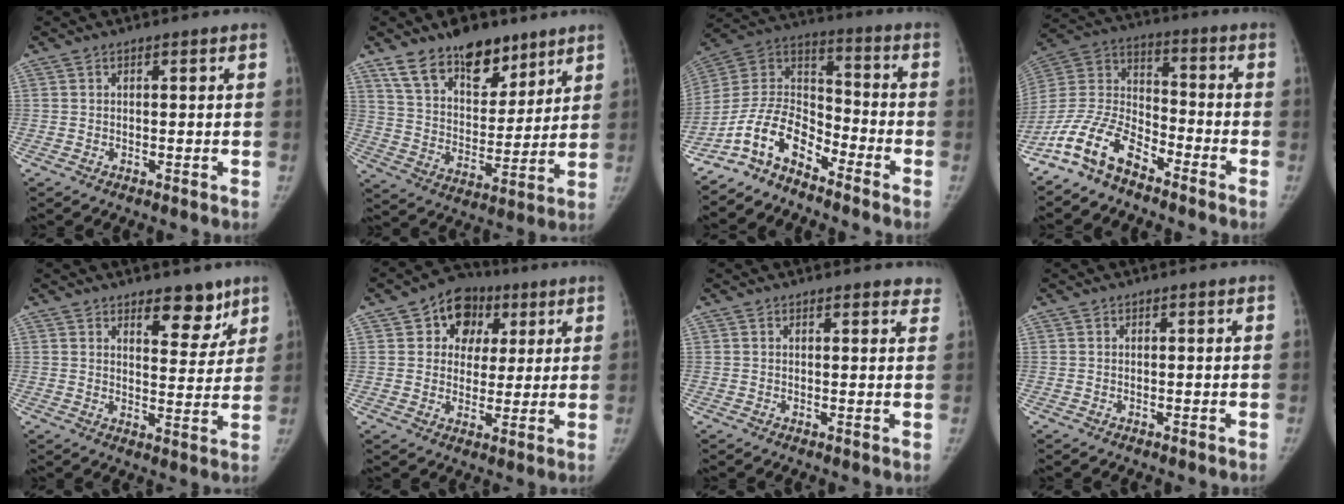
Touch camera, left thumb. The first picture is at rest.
{"total": 16.5, "force": [11.5, 8.8, 7.9], "torque": [-0.081, -0.064, 0.200]}
{"total": 12.2, "force": [-9.0, 5.6, 6.1], "torque": [-0.105, 0.089, -0.183]}
{"total": 14.1, "force": [-10.2, 6.2, 7.4], "torque": [-0.147, 0.069, -0.205]}
{"total": 7.4, "force": [5.2, 3.5, 4.0], "torque": [-0.018, -0.036, 0.073]}
{"total": 10.7, "force": [4.4, 8.6, 4.5], "torque": [-0.022, -0.007, 0.065]}
{"total": 3.9, "force": [3.5, 1.2, 1.2], "torque": [0.011, -0.010, 0.024]}
{"total": 0.0}